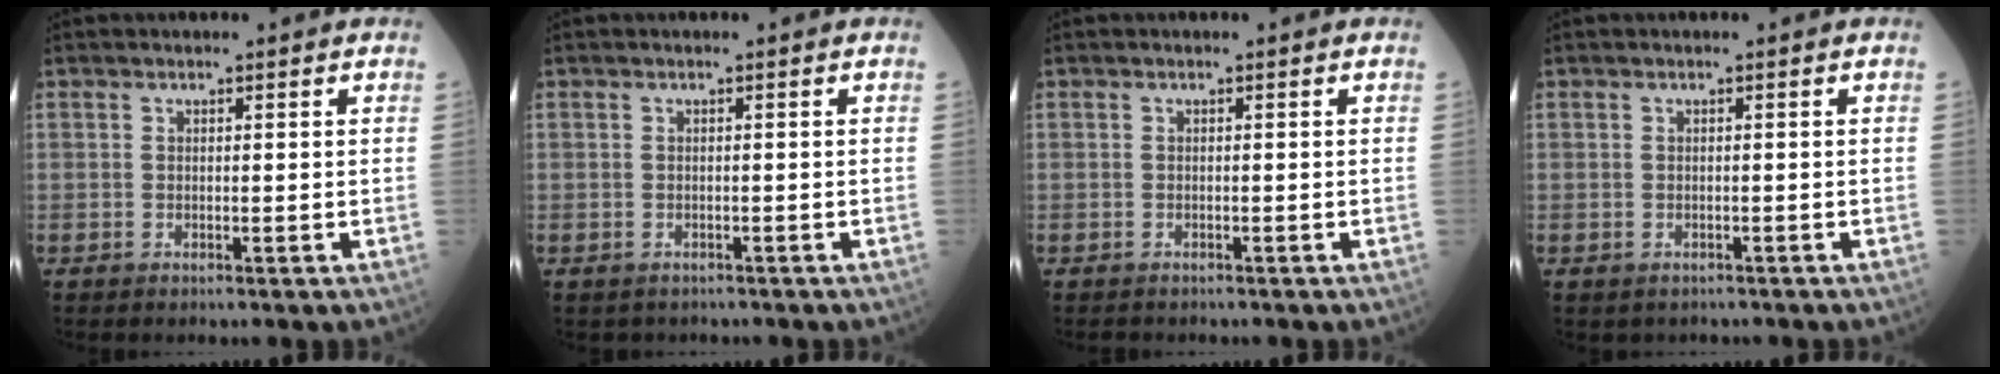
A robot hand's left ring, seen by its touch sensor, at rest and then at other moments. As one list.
[{"total": 1.9, "force": [-1.6, 1.1, 0.1], "torque": [-0.007, 0.001, -0.019]}, {"total": 1.7, "force": [-1.5, 0.6, 0.4], "torque": [-0.009, -0.002, -0.018]}, {"total": 1.6, "force": [-1.3, 1.0, 0.2], "torque": [-0.006, 0.001, -0.014]}]